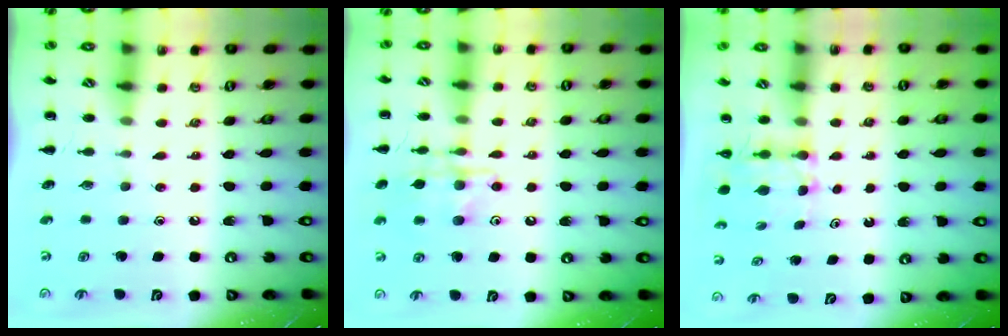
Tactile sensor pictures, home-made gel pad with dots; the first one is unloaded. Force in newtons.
{"total": 13.1, "press": 13.0, "slide": 1.8}
{"total": 3.0, "press": 2.9, "slide": 1.0}